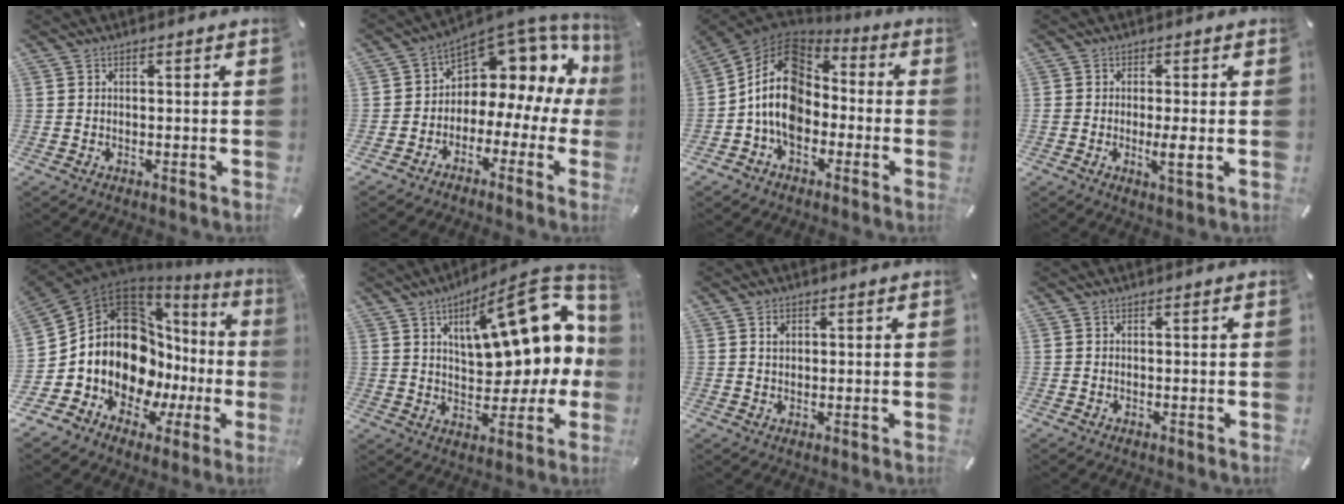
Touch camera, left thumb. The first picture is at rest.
{"total": 8.4, "force": [4.7, 6.1, 3.2], "torque": [-0.052, -0.060, 0.079]}
{"total": 14.6, "force": [-1.9, 11.1, 9.2], "torque": [-0.196, 0.019, -0.038]}
{"total": 3.6, "force": [-0.6, 0.9, 3.5], "torque": [-0.058, -0.003, -0.009]}
{"total": 16.4, "force": [1.5, 12.8, 10.1], "torque": [-0.197, -0.060, 0.041]}
{"total": 19.6, "force": [8.0, 8.9, 15.5], "torque": [-0.207, -0.045, 0.125]}
{"total": 1.9, "force": [0.7, 1.5, 1.1], "torque": [-0.008, -0.003, 0.009]}
{"total": 0.0}